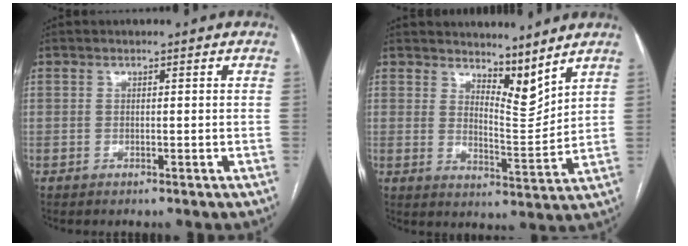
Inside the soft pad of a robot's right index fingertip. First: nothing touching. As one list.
[{"total": 6.2, "force": [5.5, 1.3, 2.7], "torque": [-0.047, -0.017, 0.099]}]